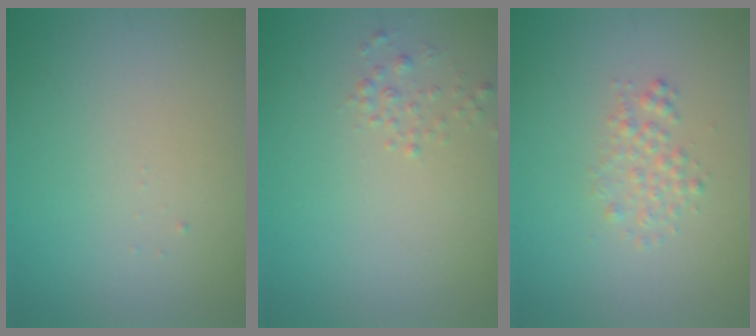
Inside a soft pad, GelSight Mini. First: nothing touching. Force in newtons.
{"total": 0.9, "press": 0.9, "slide": 0.0}
{"total": 1.5, "press": 1.5, "slide": 0.0}